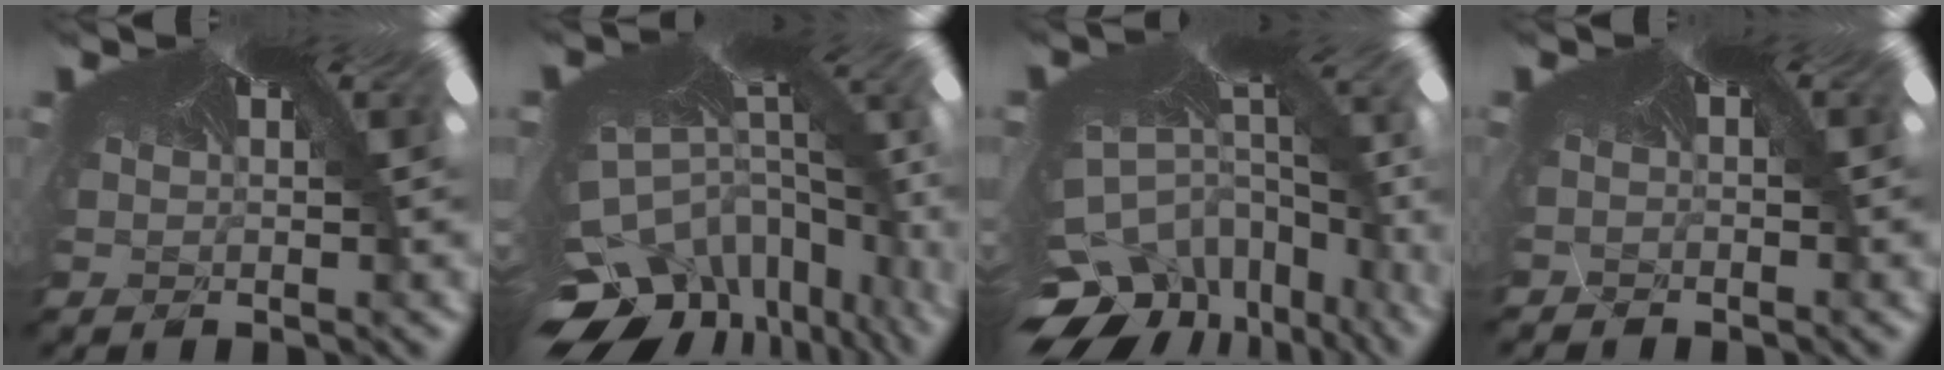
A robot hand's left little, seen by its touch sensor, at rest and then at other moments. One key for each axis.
{"total": 11.7, "fx": -11.5, "fy": 1.9, "fz": -0.5, "tx": -0.008, "ty": -0.105, "tz": -0.147}
{"total": 13.1, "fx": -12.6, "fy": 3.4, "fz": -0.1, "tx": -0.040, "ty": -0.077, "tz": -0.154}
{"total": 1.1, "fx": -1.0, "fy": 0.3, "fz": -0.4, "tx": -0.001, "ty": -0.018, "tz": -0.011}